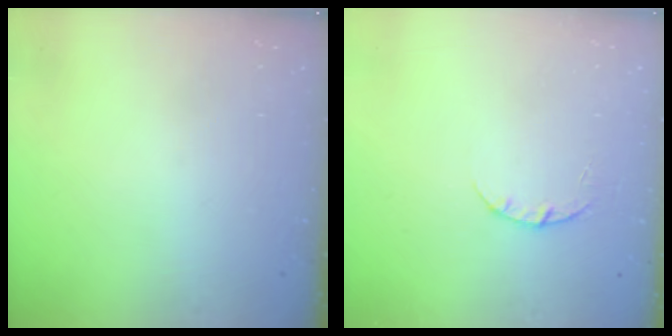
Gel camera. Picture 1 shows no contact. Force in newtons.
{"total": 2.3, "press": 2.3, "slide": 0.3}